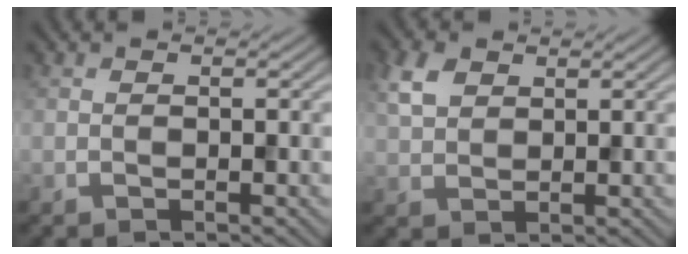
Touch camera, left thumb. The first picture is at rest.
{"total": 3.9, "force": [1.9, 2.5, 2.3], "torque": [-0.061, 0.007, 0.039]}